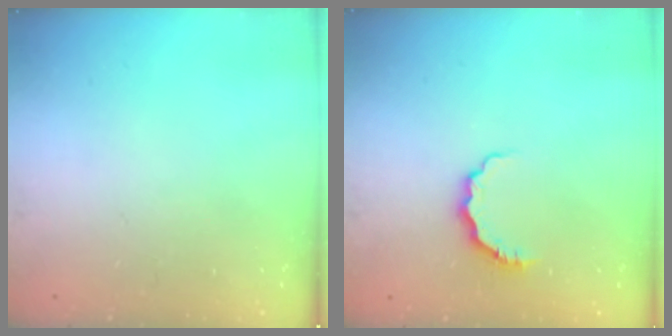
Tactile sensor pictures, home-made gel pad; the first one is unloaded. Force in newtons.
{"total": 6.3, "press": 6.2, "slide": 1.0}